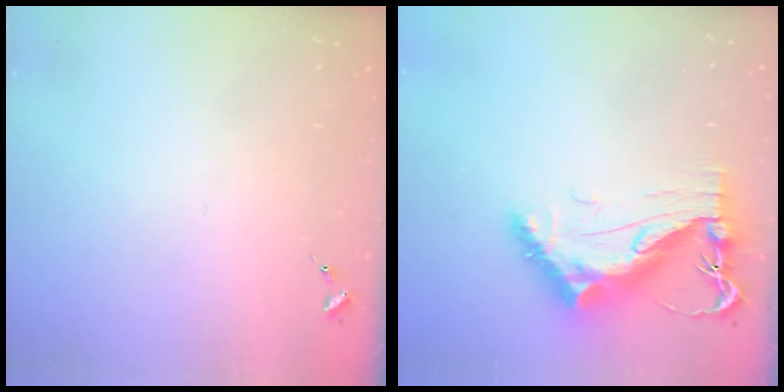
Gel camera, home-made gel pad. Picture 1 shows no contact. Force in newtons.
{"total": 11.9, "press": 11.9, "slide": 1.0}